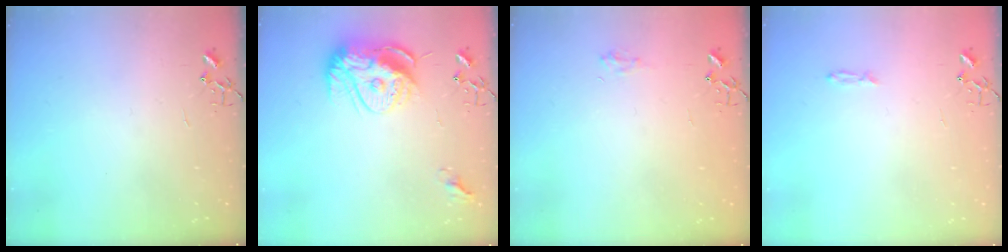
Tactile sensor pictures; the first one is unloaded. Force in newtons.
{"total": 15.6, "press": 15.6, "slide": 1.3}
{"total": 6.7, "press": 6.6, "slide": 0.7}
{"total": 3.6, "press": 3.6, "slide": 0.4}